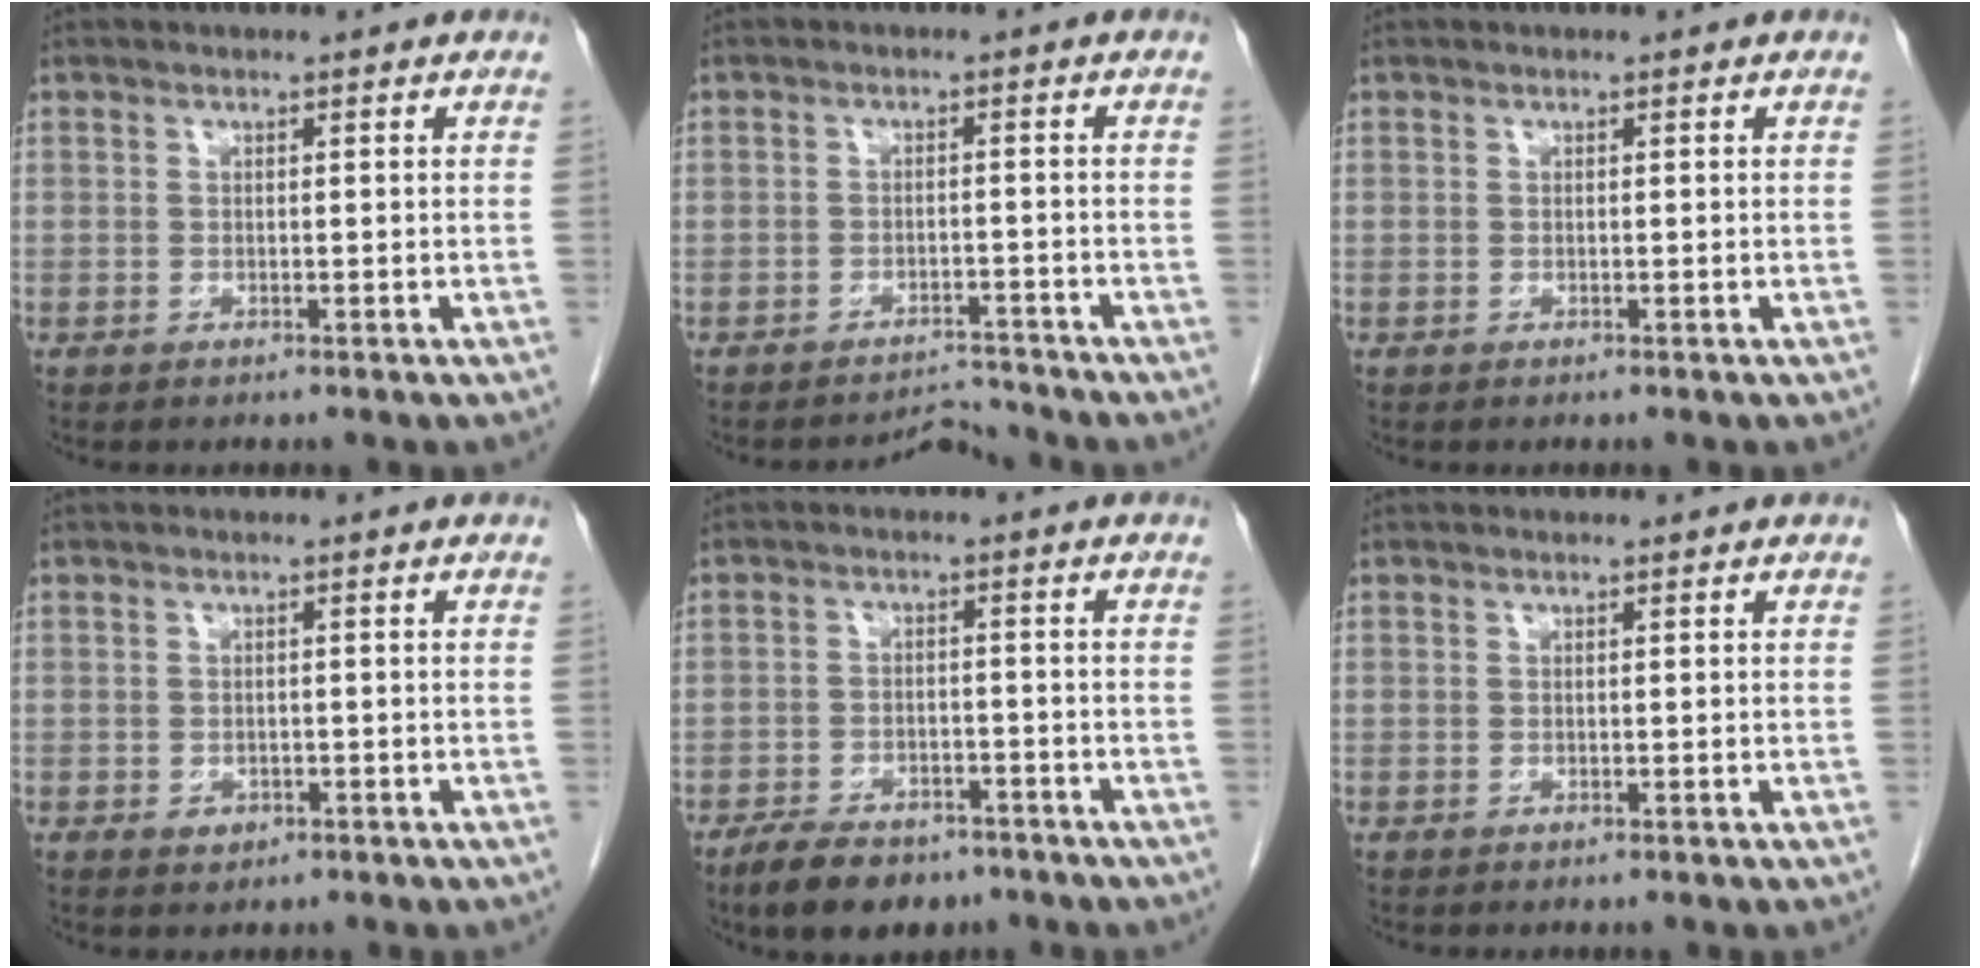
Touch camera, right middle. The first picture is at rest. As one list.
[{"total": 2.9, "force": [-2.6, 0.0, -1.2], "torque": [0.023, 0.003, -0.037]}, {"total": 0.0}, {"total": 1.5, "force": [-0.7, 1.2, 0.6], "torque": [-0.012, 0.002, -0.004]}, {"total": 8.3, "force": [-6.3, 3.7, 3.9], "torque": [-0.068, -0.003, -0.098]}, {"total": 0.0}]